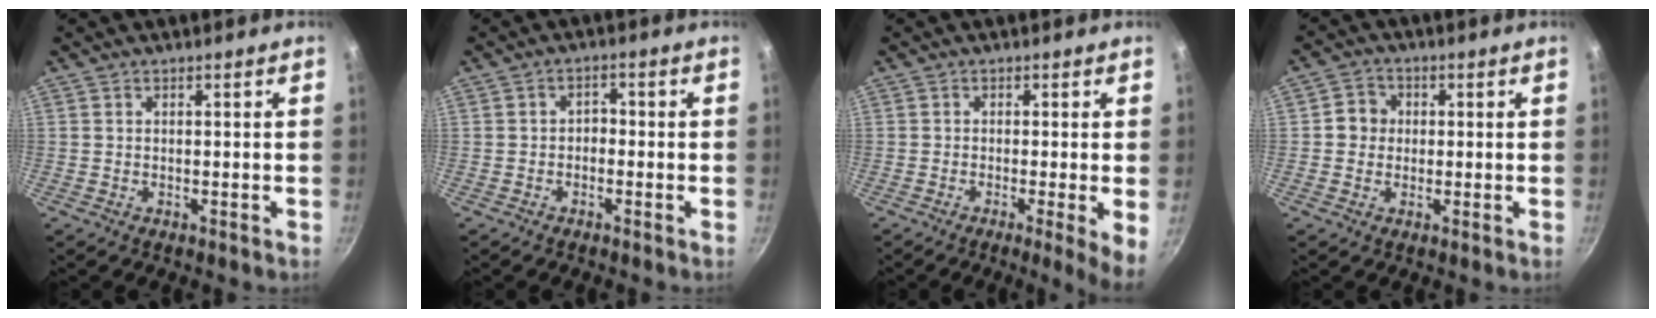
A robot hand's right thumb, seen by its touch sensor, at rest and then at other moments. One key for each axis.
{"total": 2.2, "fx": -0.7, "fy": 1.7, "fz": 1.4, "tx": -0.008, "ty": 0.014, "tz": -0.019}
{"total": 4.9, "fx": -1.1, "fy": 0.3, "fz": 4.7, "tx": -0.081, "ty": -0.014, "tz": -0.022}
{"total": 4.4, "fx": 0.2, "fy": 4.1, "fz": 1.6, "tx": -0.007, "ty": 0.009, "tz": -0.003}